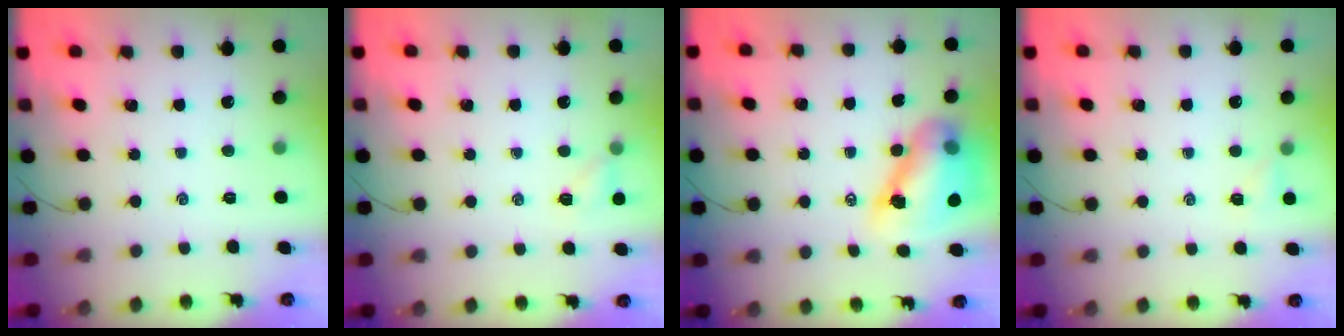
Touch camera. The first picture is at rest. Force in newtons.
{"total": 4.0, "press": 3.8, "slide": 1.3}
{"total": 13.8, "press": 13.3, "slide": 3.8}
{"total": 1.7, "press": 1.7, "slide": 0.5}